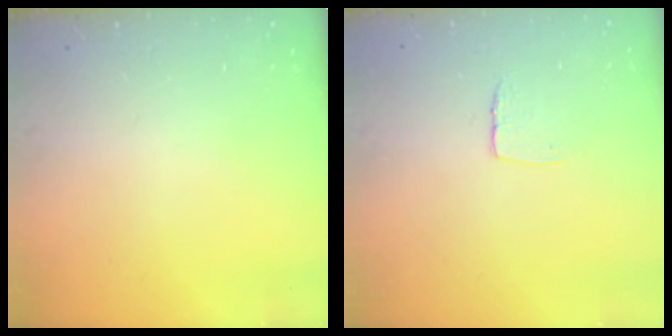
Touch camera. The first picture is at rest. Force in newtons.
{"total": 5.1, "press": 5.1, "slide": 0.4}